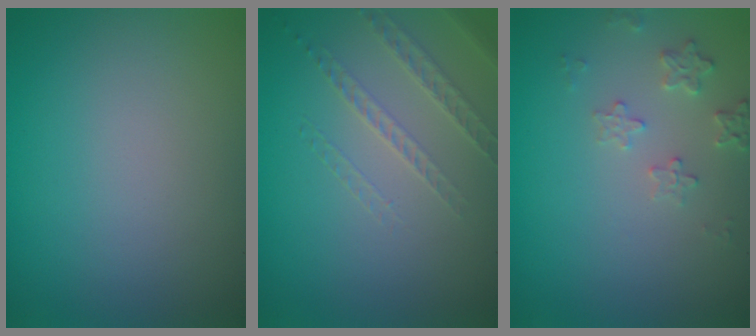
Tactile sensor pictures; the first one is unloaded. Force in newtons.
{"total": 1.4, "press": 1.0, "slide": 0.9}
{"total": 1.9, "press": 1.8, "slide": 0.2}